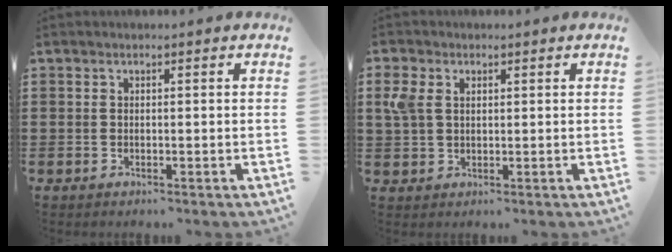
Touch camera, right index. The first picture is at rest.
{"total": 3.7, "force": [1.5, 2.6, 2.2], "torque": [-0.060, 0.008, 0.024]}